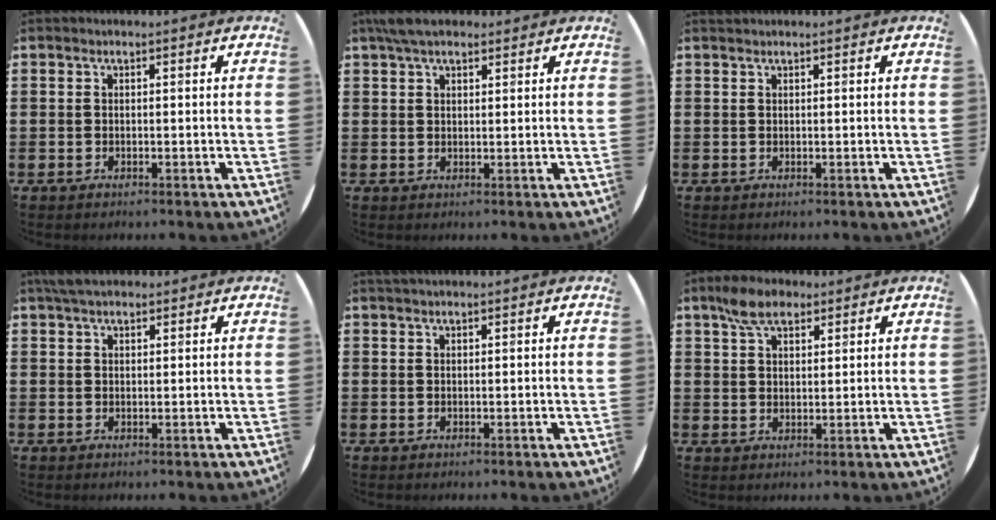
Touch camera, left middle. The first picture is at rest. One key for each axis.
{"total": 4.0, "fx": 3.3, "fy": 1.5, "fz": 1.7, "tx": -0.033, "ty": -0.001, "tz": 0.061}
{"total": 0.0}
{"total": 2.8, "fx": 2.5, "fy": 0.9, "fz": 1.0, "tx": -0.025, "ty": 0.005, "tz": 0.047}
{"total": 0.7, "fx": 0.6, "fy": 0.0, "fz": 0.2, "tx": -0.004, "ty": 0.000, "tz": 0.013}
{"total": 5.1, "fx": 3.8, "fy": 2.5, "fz": 2.3, "tx": -0.048, "ty": 0.003, "tz": 0.070}